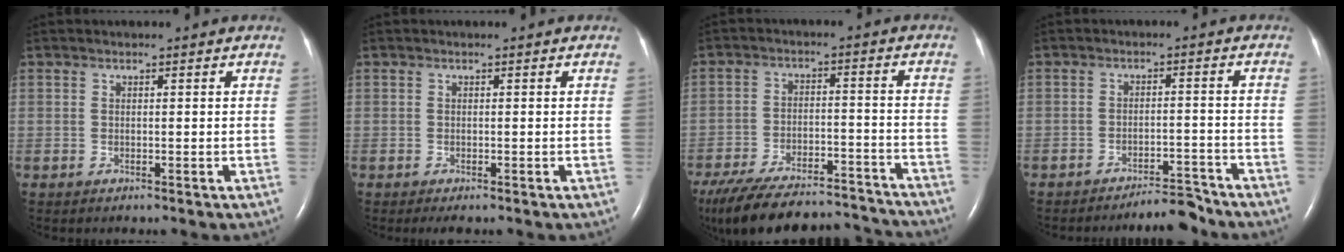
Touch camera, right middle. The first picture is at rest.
{"total": 1.3, "force": [-1.0, 0.3, 0.8], "torque": [-0.012, -0.004, -0.012]}
{"total": 22.8, "force": [-20.6, 5.2, 8.2], "torque": [-0.161, -0.011, -0.297]}
{"total": 4.5, "force": [-4.4, 0.4, 0.8], "torque": [-0.007, -0.005, -0.069]}